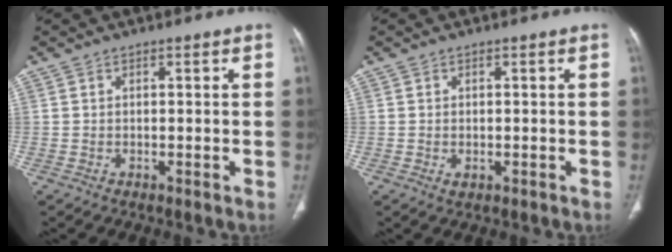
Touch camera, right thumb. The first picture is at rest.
{"total": 1.1, "force": [-0.4, 0.7, 0.8], "torque": [-0.014, 0.000, 0.000]}